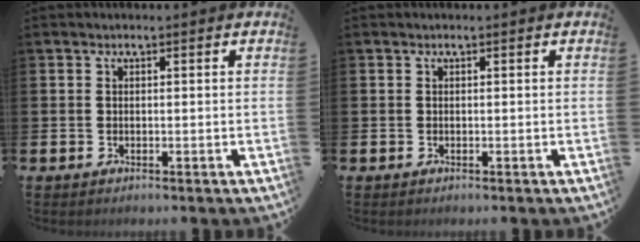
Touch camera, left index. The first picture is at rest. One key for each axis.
{"total": 0.0}